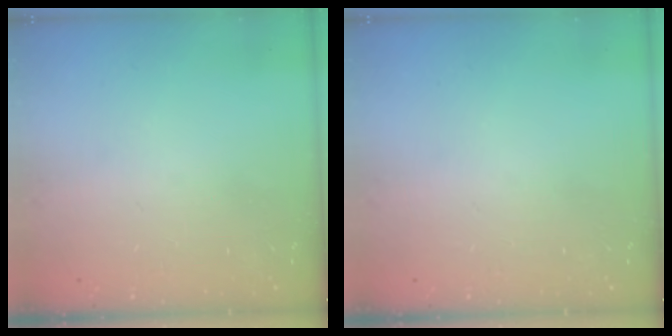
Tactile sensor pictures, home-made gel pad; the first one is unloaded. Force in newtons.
{"total": 0.0}